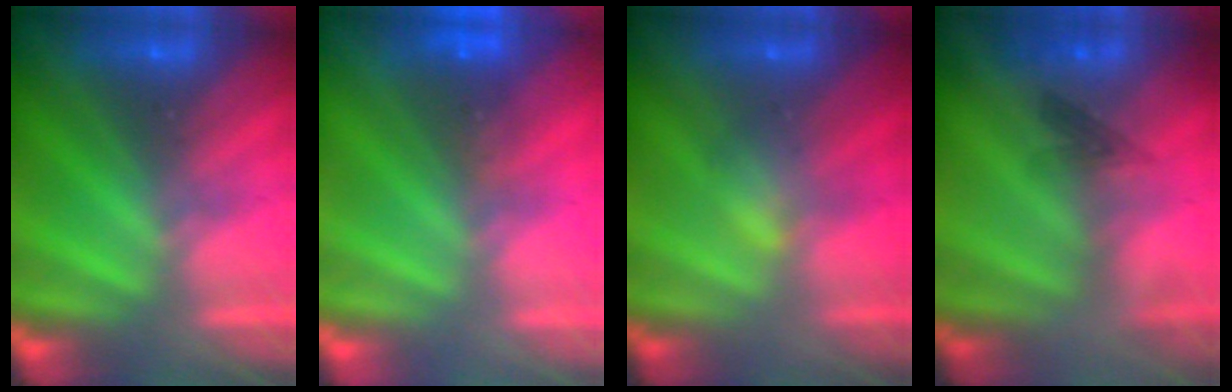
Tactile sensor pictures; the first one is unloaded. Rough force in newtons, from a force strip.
{"total": 3.7}
{"total": 2.7}
{"total": 2.2}